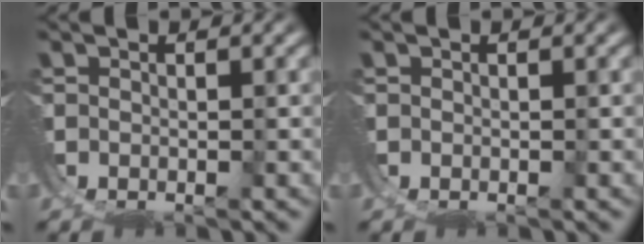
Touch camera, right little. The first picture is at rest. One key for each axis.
{"total": 0.0}